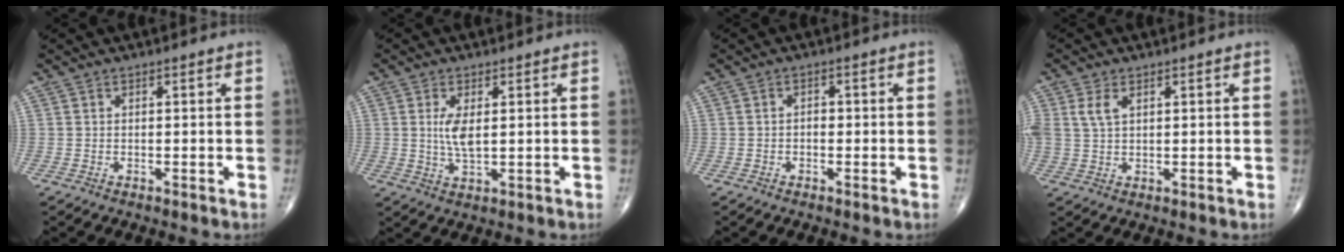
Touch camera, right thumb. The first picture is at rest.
{"total": 4.5, "force": [0.8, 1.7, 4.1], "torque": [-0.086, -0.011, 0.019]}
{"total": 1.3, "force": [-0.3, 0.9, 0.9], "torque": [-0.006, 0.003, -0.010]}
{"total": 3.7, "force": [1.5, 2.1, 2.7], "torque": [-0.060, 0.004, 0.035]}